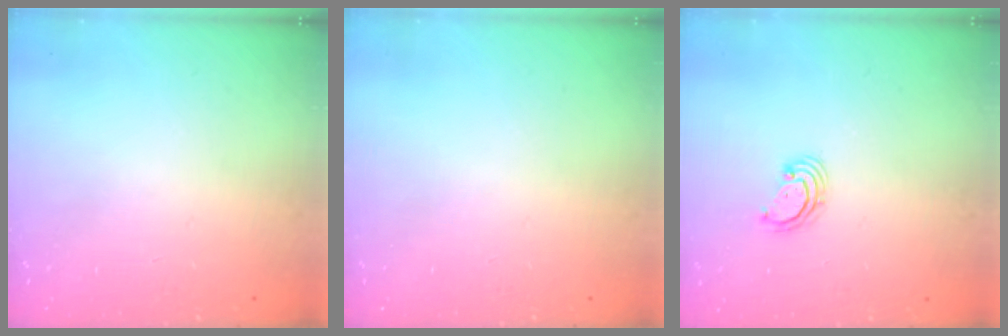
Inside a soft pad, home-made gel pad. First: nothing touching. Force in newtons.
{"total": 0.0}
{"total": 2.8, "press": 2.8, "slide": 0.3}